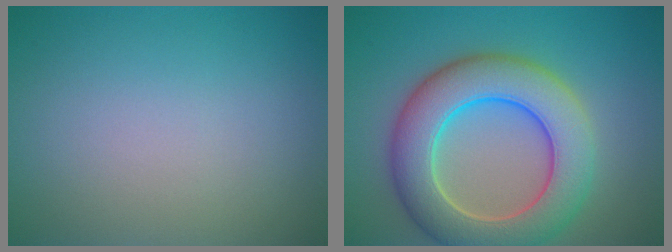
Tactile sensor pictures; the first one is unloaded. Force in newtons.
{"total": 9.1, "press": 9.1, "slide": 0.5}